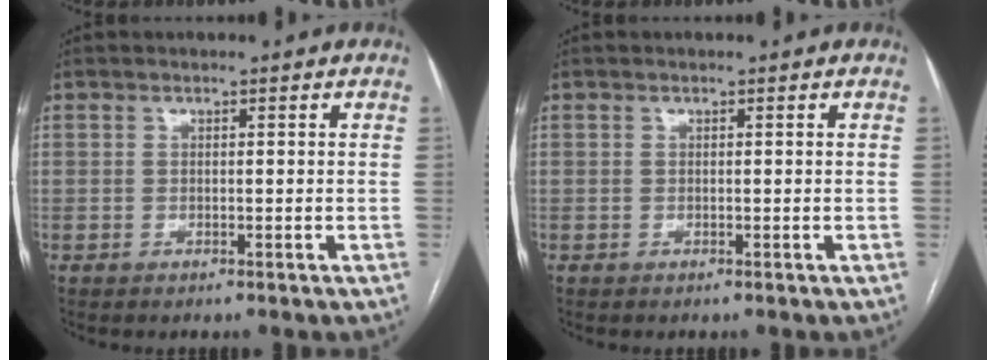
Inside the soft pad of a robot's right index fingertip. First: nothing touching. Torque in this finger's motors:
{"motor_torque": [0.00, 0.00, 0.00, 0.00]}